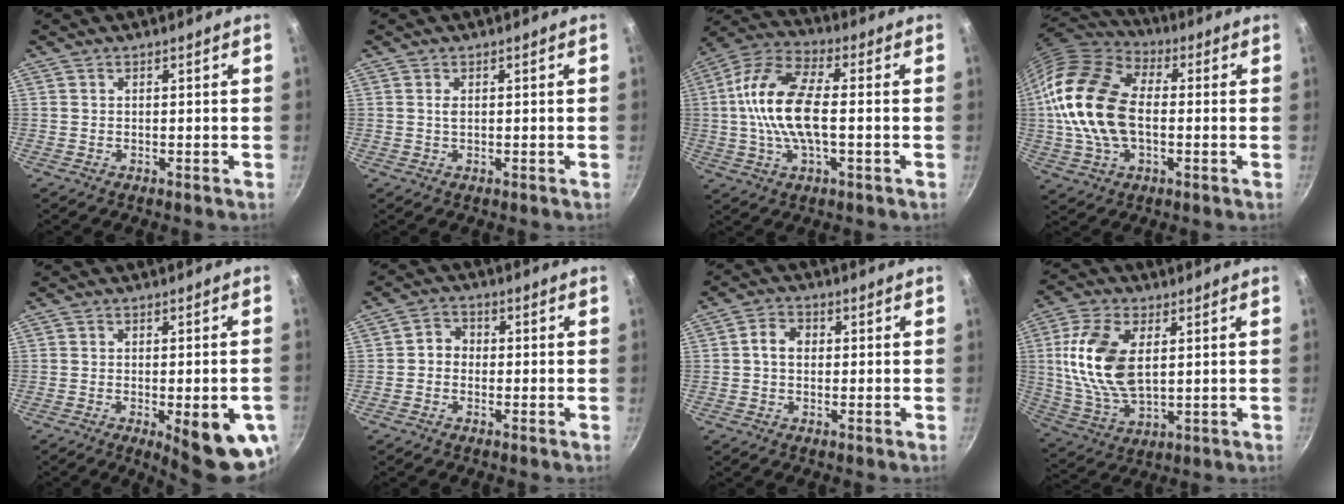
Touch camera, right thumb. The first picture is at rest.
{"total": 1.1, "force": [0.2, 0.6, 0.9], "torque": [-0.017, 0.001, 0.002]}
{"total": 15.5, "force": [-0.1, 6.7, 14.0], "torque": [-0.271, 0.029, -0.021]}
{"total": 20.0, "force": [0.1, 12.6, 15.5], "torque": [-0.292, 0.026, -0.009]}
{"total": 13.8, "force": [-4.4, 4.4, 12.4], "torque": [-0.124, 0.004, -0.050]}
{"total": 3.3, "force": [-0.6, 2.9, 1.5], "torque": [-0.007, 0.014, -0.022]}
{"total": 4.0, "force": [0.2, 3.2, 2.4], "torque": [-0.030, 0.010, -0.006]}
{"total": 15.5, "force": [2.8, 8.7, 12.5], "torque": [-0.237, -0.006, 0.059]}